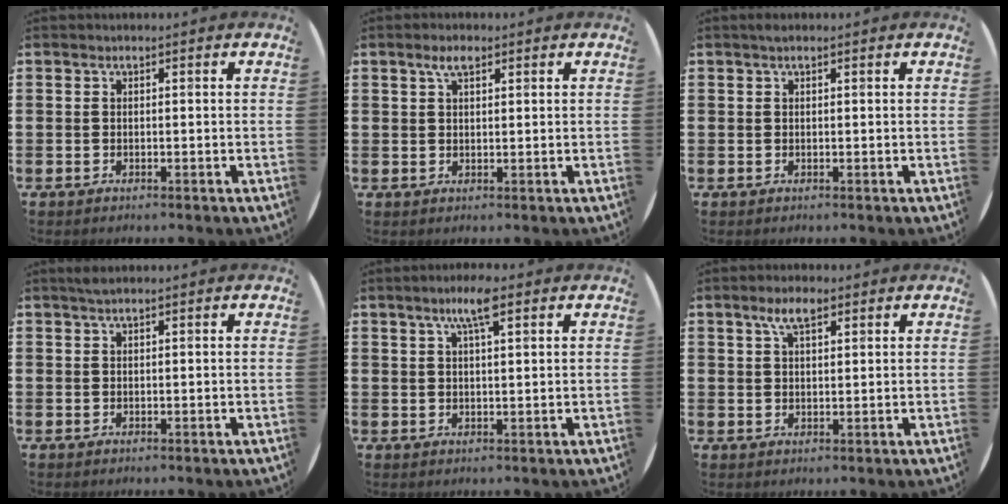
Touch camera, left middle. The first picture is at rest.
{"total": 2.6, "force": [1.7, 1.0, 1.7], "torque": [-0.029, 0.004, 0.028]}
{"total": 0.5, "force": [0.4, 0.1, 0.3], "torque": [-0.007, 0.002, 0.007]}
{"total": 0.9, "force": [0.7, 0.0, 0.6], "torque": [-0.012, 0.002, 0.014]}
{"total": 4.7, "force": [3.0, 0.9, 3.5], "torque": [-0.067, 0.007, 0.048]}
{"total": 4.0, "force": [2.6, 1.6, 2.5], "torque": [-0.047, 0.005, 0.044]}